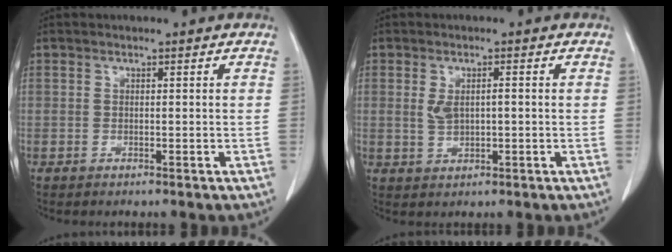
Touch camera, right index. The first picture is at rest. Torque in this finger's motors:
{"motor_torque": [0.13, 0.04, -0.01, 0.02]}